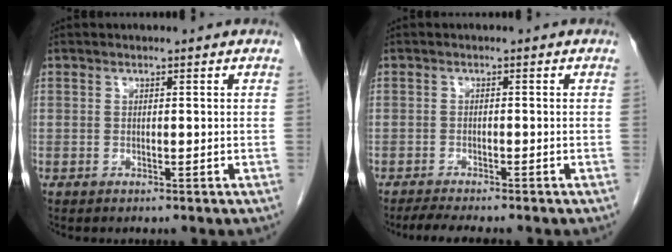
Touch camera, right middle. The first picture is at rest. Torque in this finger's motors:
{"motor_torque": [0.41, -0.30, 0.02, 0.02]}